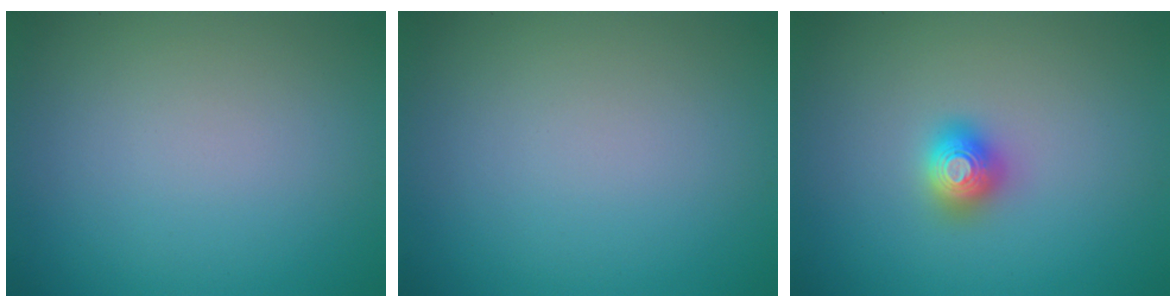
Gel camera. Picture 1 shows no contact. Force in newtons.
{"total": 0.0}
{"total": 2.0, "press": 2.0, "slide": 0.2}